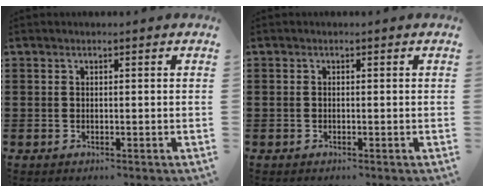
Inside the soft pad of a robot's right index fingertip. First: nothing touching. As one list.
[{"total": 0.0}]